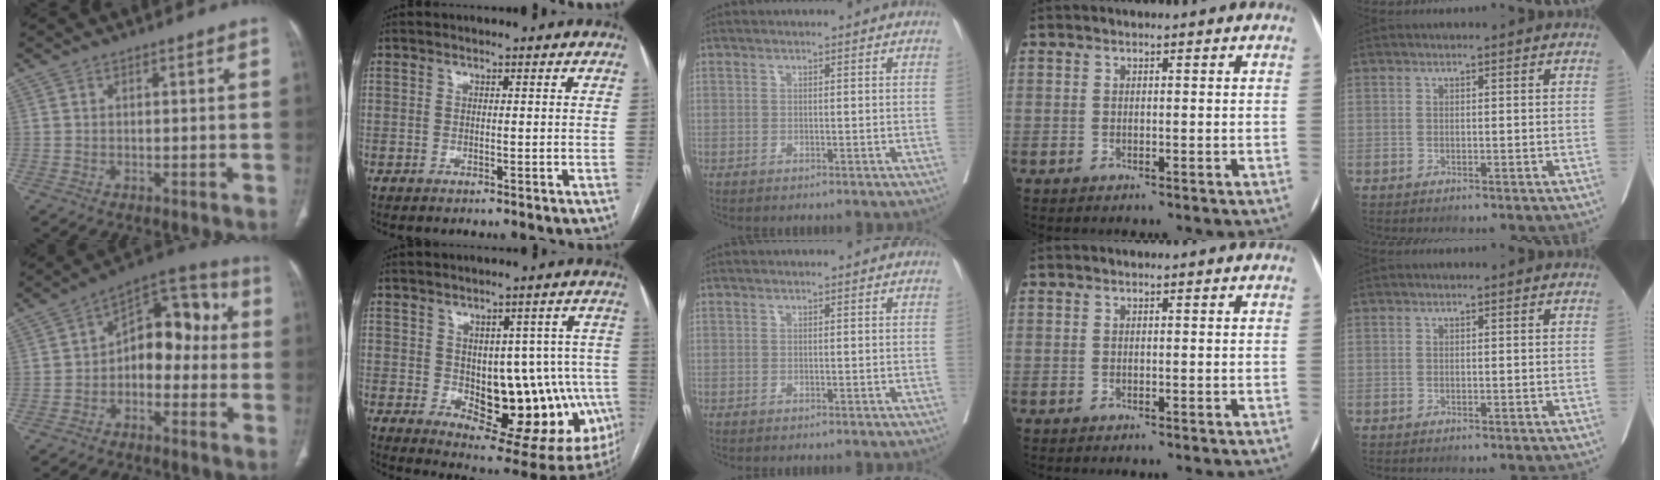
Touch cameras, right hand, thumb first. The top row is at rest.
{"thumb": {"total": 12.6, "force": [-0.6, 8.2, 9.5], "torque": [-0.090, 0.051, -0.028]}, "index": {"total": 19.7, "force": [-3.3, 10.4, 16.4], "torque": [-0.161, 0.019, -0.013]}}